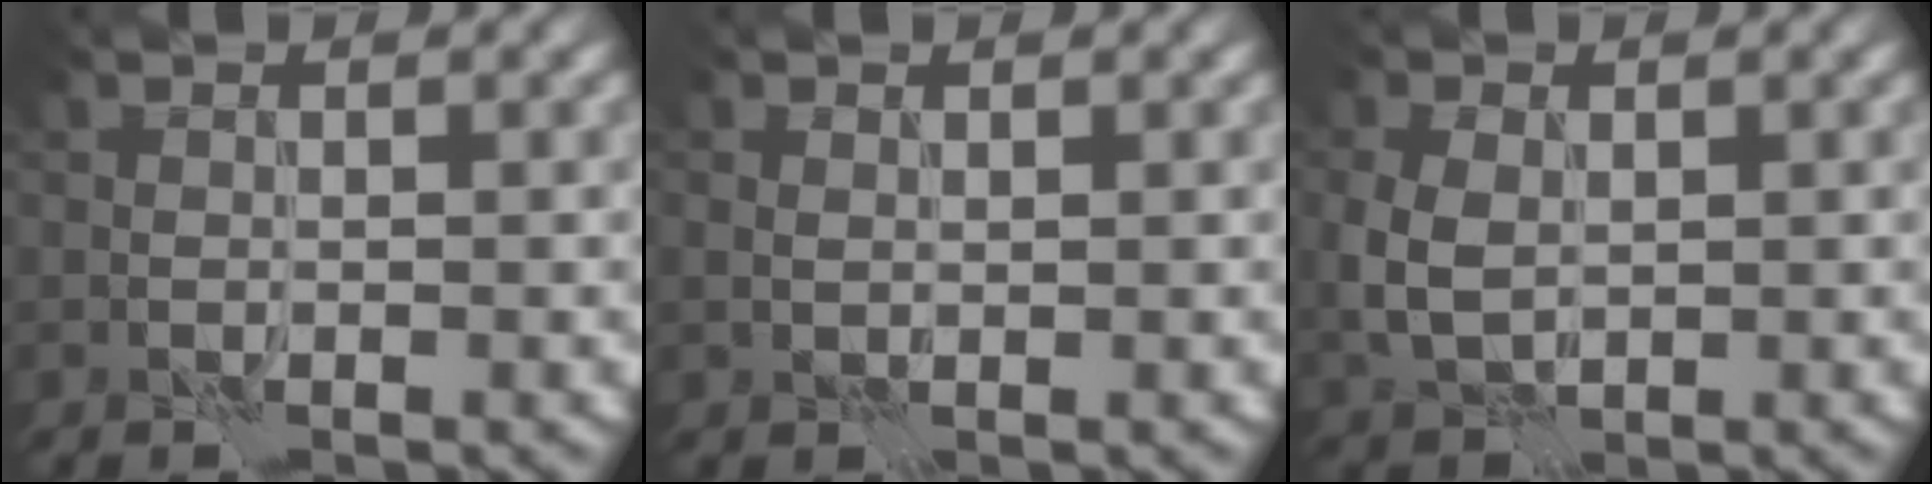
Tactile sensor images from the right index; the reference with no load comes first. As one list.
[{"total": 0.6, "force": [0.4, 0.4, 0.0], "torque": [0.000, -0.003, 0.010]}, {"total": 3.6, "force": [0.3, 2.7, 2.4], "torque": [-0.063, -0.003, 0.005]}]